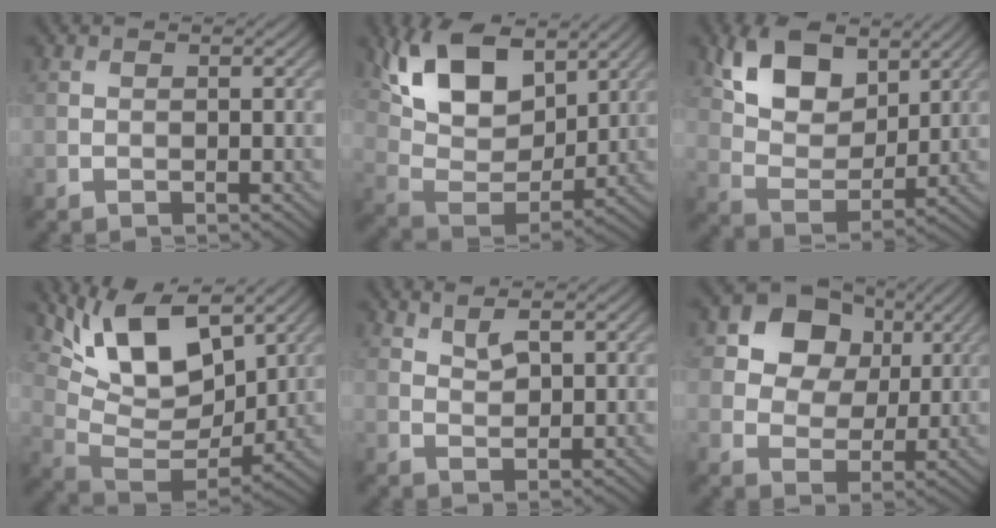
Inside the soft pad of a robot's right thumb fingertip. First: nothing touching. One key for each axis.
{"total": 13.4, "fx": 7.5, "fy": 6.9, "fz": 8.7, "tx": -0.190, "ty": 0.004, "tz": 0.133}
{"total": 10.0, "fx": 5.3, "fy": 5.9, "fz": 6.0, "tx": -0.133, "ty": -0.003, "tz": 0.096}
{"total": 13.8, "fx": 7.5, "fy": 6.3, "fz": 9.7, "tx": -0.191, "ty": 0.008, "tz": 0.127}
{"total": 2.4, "fx": 1.7, "fy": 0.8, "fz": 1.5, "tx": -0.030, "ty": -0.003, "tz": 0.038}
{"total": 11.6, "fx": 5.1, "fy": 8.9, "fz": 5.5, "tx": -0.135, "ty": 0.018, "tz": 0.090}